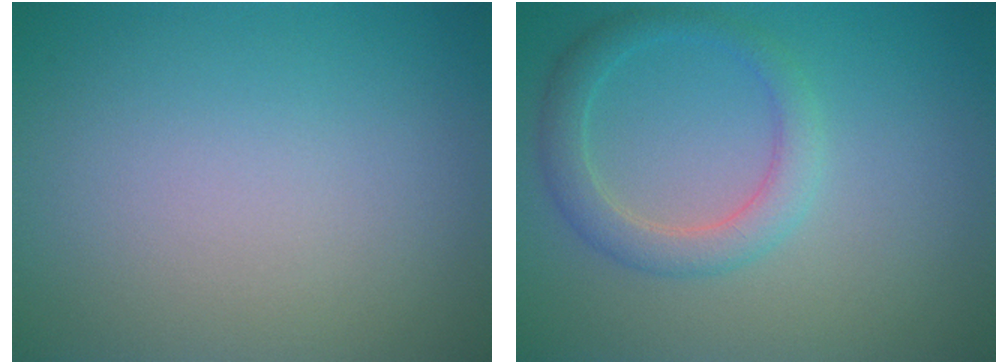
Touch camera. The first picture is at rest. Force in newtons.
{"total": 2.8, "press": 2.8, "slide": 0.2}